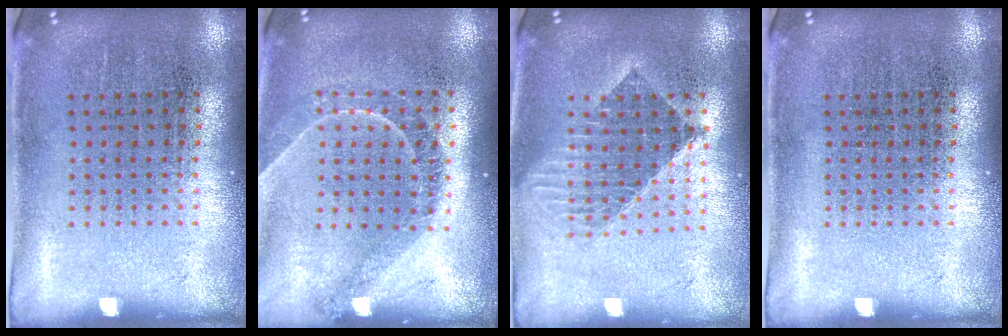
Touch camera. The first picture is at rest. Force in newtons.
{"total": 1.2, "press": 1.2, "slide": 0.4}
{"total": 1.6, "press": 1.3, "slide": 0.9}
{"total": 0.0}